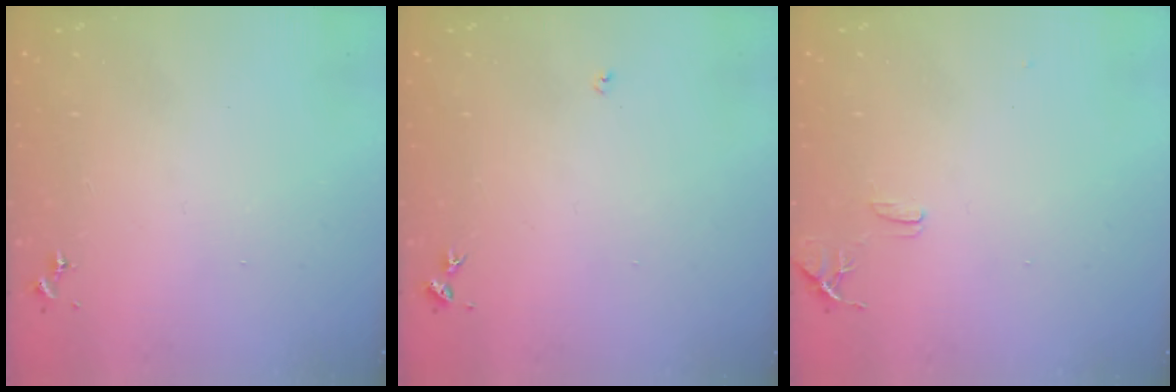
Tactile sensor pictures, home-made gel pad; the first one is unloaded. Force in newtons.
{"total": 3.0, "press": 3.0, "slide": 0.4}
{"total": 7.7, "press": 7.7, "slide": 0.7}